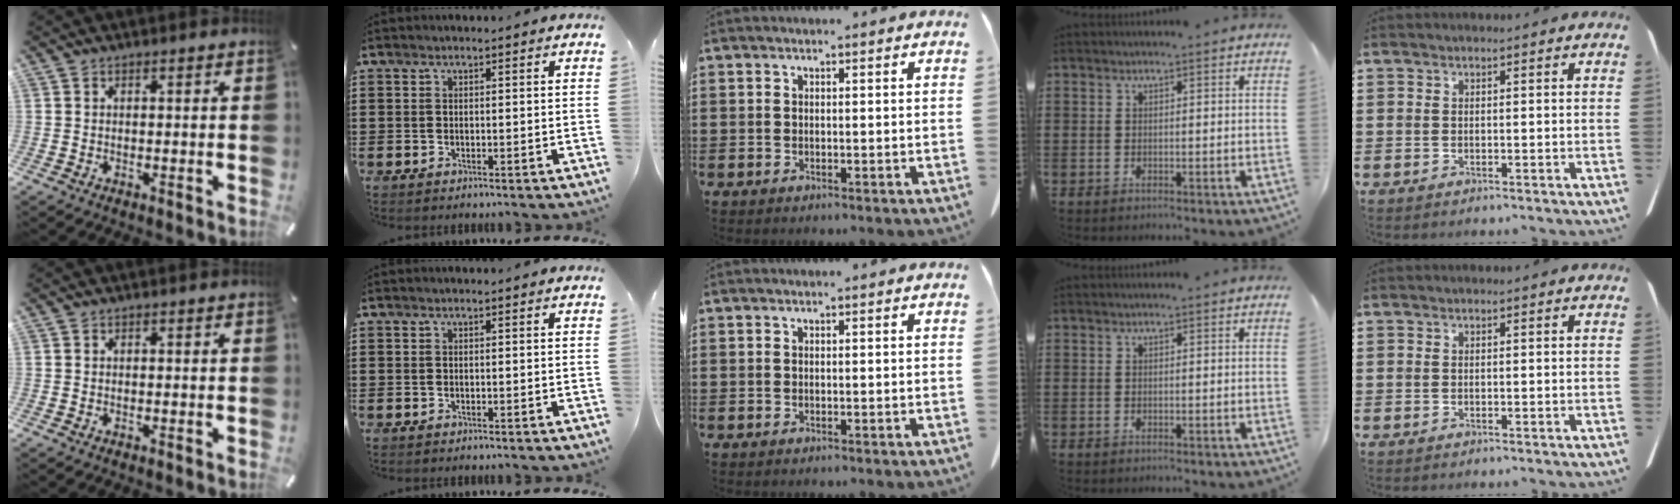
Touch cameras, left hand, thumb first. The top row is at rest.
{}